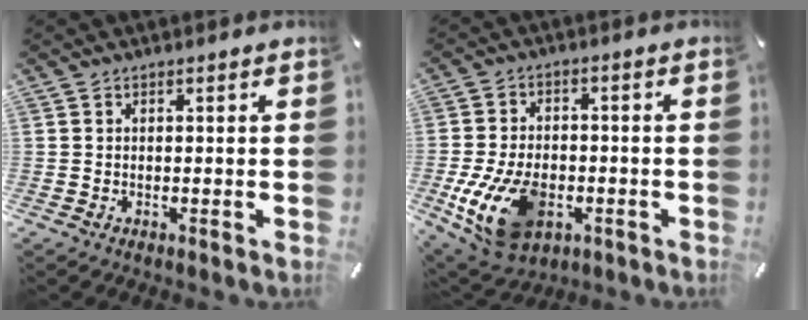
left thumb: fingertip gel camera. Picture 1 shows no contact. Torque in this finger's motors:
{"motor_torque": [1.51, 3.50, 1.46, 0.49, 0.50]}